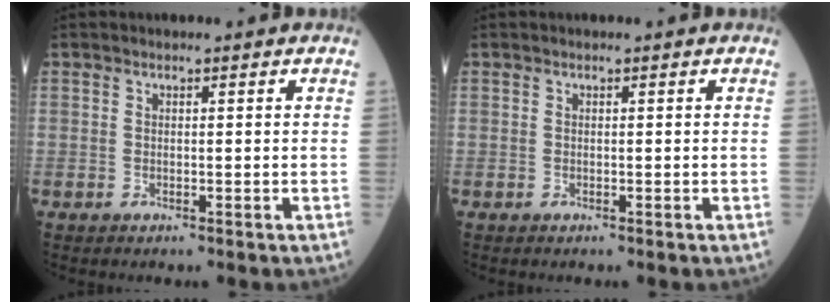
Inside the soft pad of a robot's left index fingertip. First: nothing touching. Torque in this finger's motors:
{"motor_torque": [0.09, -0.15, 0.03, 0.02]}